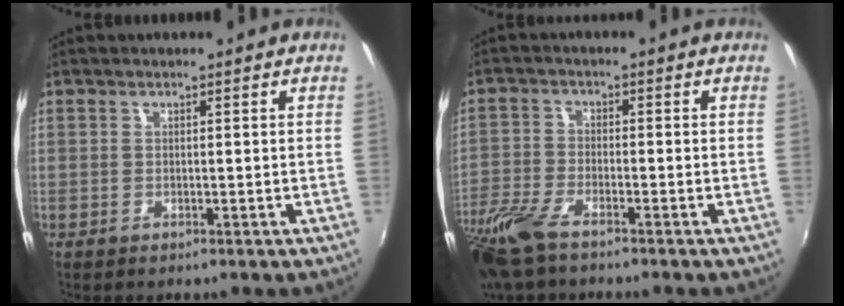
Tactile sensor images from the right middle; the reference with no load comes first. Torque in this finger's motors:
{"motor_torque": [1.10, -1.03, 0.57, 0.18]}